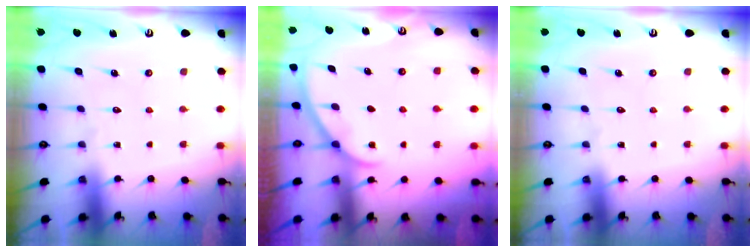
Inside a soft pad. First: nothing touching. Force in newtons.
{"total": 0.8, "press": 0.8, "slide": 0.2}
{"total": 0.0}